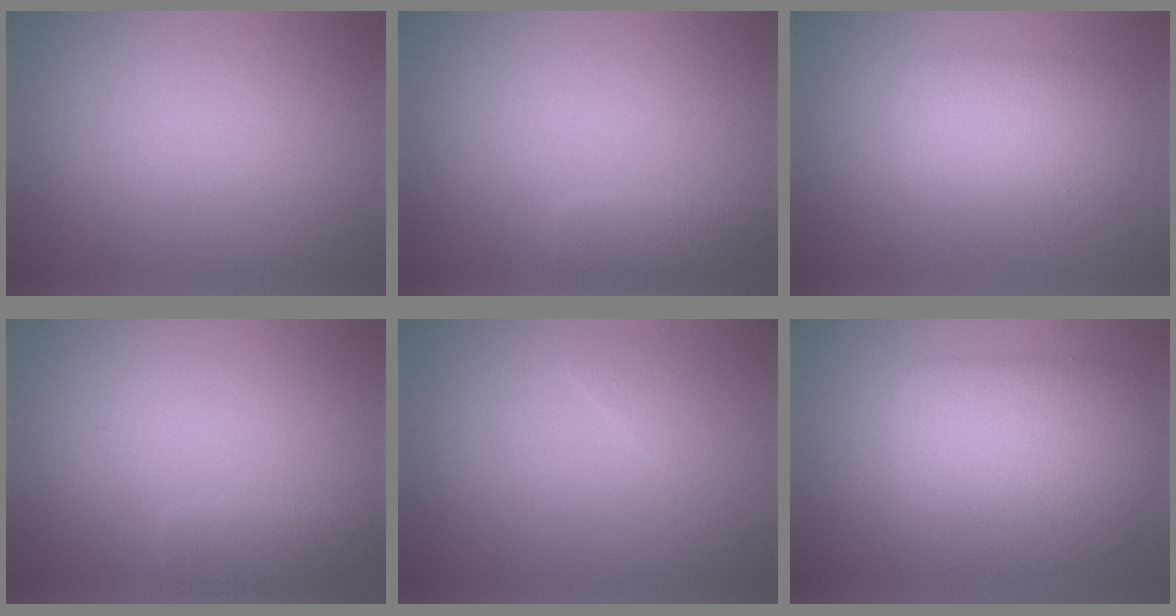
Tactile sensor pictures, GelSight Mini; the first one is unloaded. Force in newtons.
{"total": 1.6, "press": 1.6, "slide": 0.0}
{"total": 3.7, "press": 3.7, "slide": 0.3}
{"total": 1.6, "press": 1.6, "slide": 0.0}
{"total": 0.8, "press": 0.8, "slide": 0.0}
{"total": 6.5, "press": 6.5, "slide": 0.2}